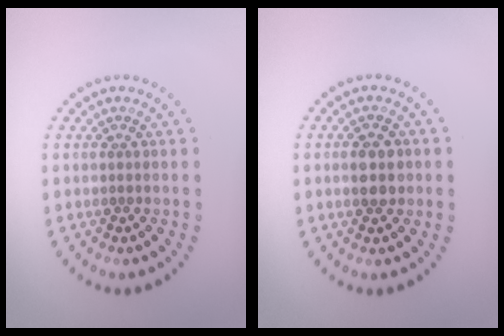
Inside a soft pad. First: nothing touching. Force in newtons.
{"total": 2.9, "press": 2.9, "slide": 0.1}